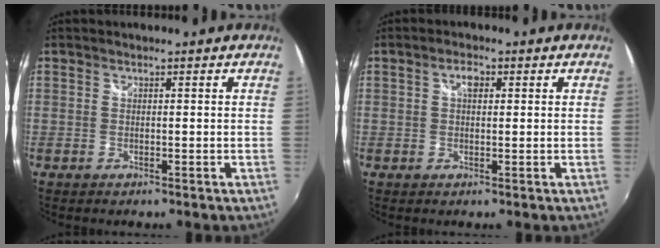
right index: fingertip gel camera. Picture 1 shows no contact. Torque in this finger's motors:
{"motor_torque": [0.25, 0.05, 0.22, 0.04]}